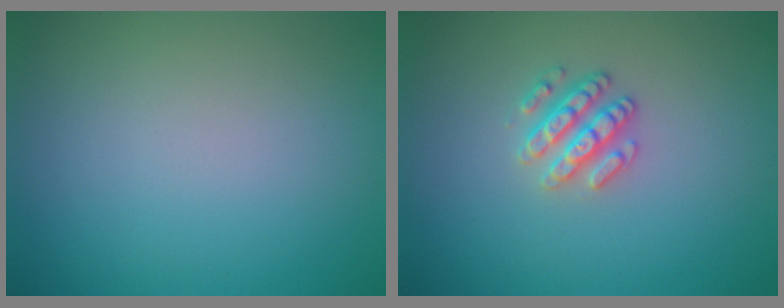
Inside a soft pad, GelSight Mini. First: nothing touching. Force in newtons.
{"total": 2.6, "press": 2.5, "slide": 0.4}